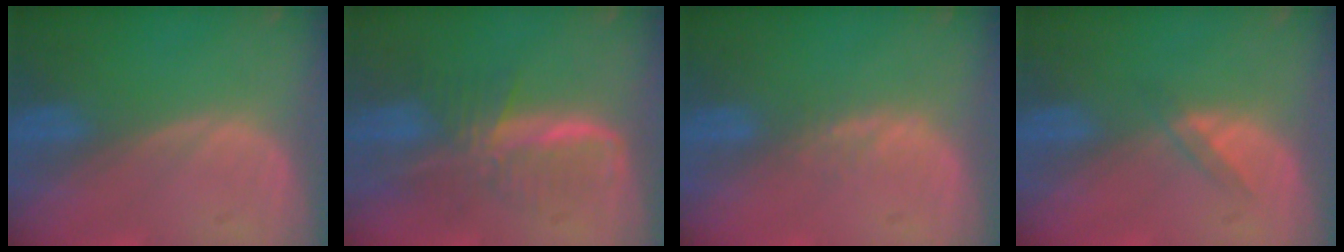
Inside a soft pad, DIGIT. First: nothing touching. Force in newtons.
{"total": 7.9, "press": 6.8, "slide": 3.9}
{"total": 1.4, "press": 1.4, "slide": 0.3}
{"total": 1.9, "press": 1.7, "slide": 1.0}